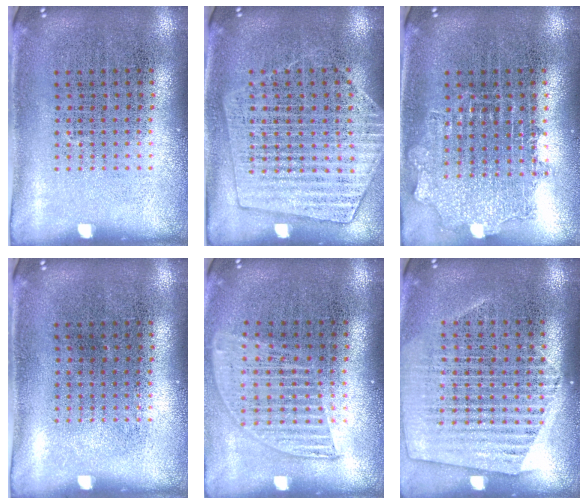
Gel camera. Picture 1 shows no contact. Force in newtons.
{"total": 1.4, "press": 1.4, "slide": 0.3}
{"total": 1.2, "press": 1.2, "slide": 0.3}
{"total": 0.0}
{"total": 1.3, "press": 1.1, "slide": 0.6}
{"total": 1.5, "press": 1.5, "slide": 0.5}